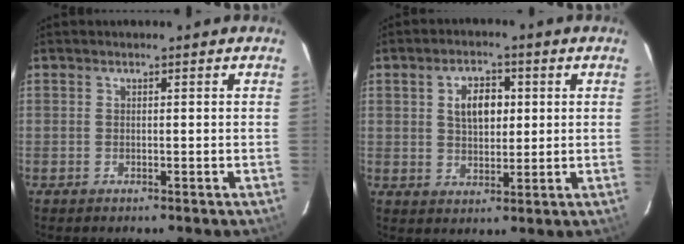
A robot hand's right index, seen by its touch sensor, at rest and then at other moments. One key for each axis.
{"total": 6.4, "fx": 1.5, "fy": 3.9, "fz": 4.9, "tx": -0.081, "ty": 0.013, "tz": 0.030}